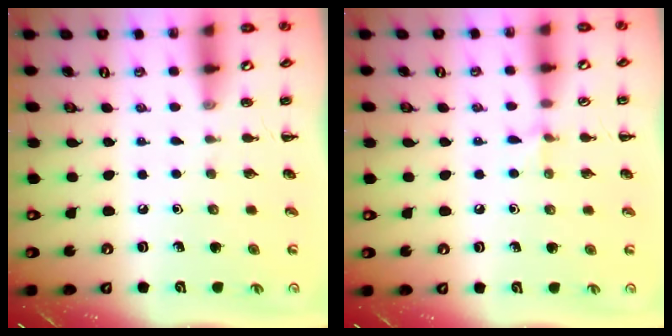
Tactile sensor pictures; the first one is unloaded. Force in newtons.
{"total": 5.0, "press": 4.6, "slide": 1.8}